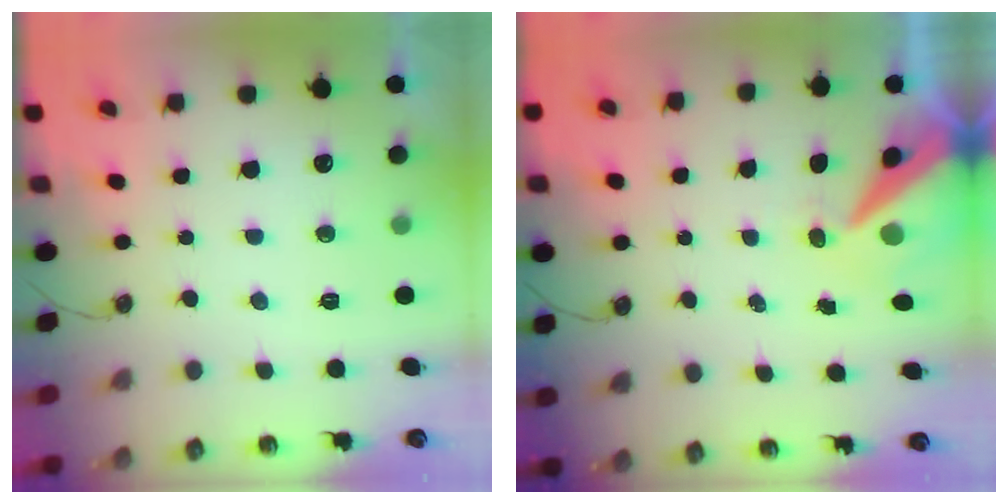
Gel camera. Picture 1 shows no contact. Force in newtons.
{"total": 9.7, "press": 9.6, "slide": 1.2}